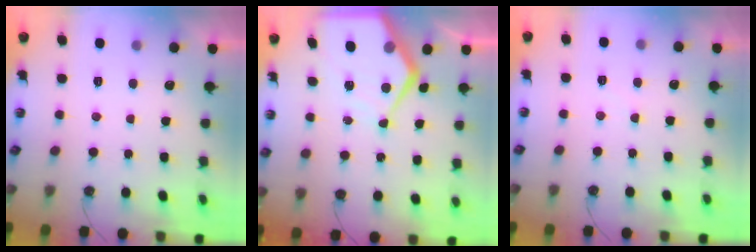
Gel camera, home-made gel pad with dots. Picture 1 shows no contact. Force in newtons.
{"total": 10.9, "press": 10.8, "slide": 1.1}
{"total": 4.6, "press": 4.6, "slide": 0.7}